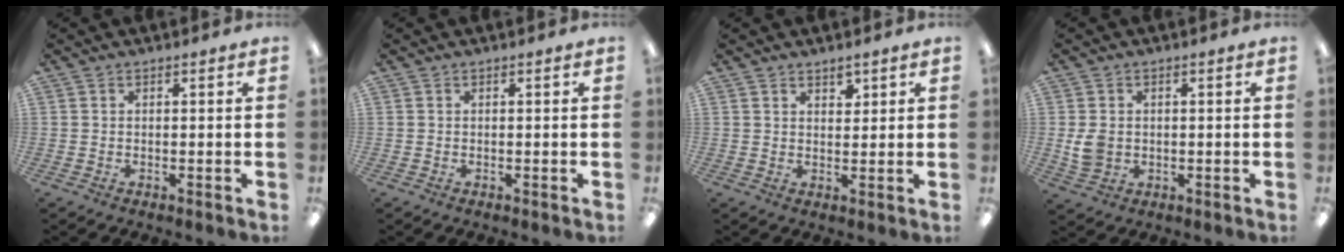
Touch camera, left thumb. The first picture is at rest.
{"total": 0.0}
{"total": 2.8, "force": [2.2, 1.4, 1.0], "torque": [0.003, -0.013, 0.035]}
{"total": 5.1, "force": [0.0, 4.1, 3.0], "torque": [-0.052, 0.004, 0.002]}